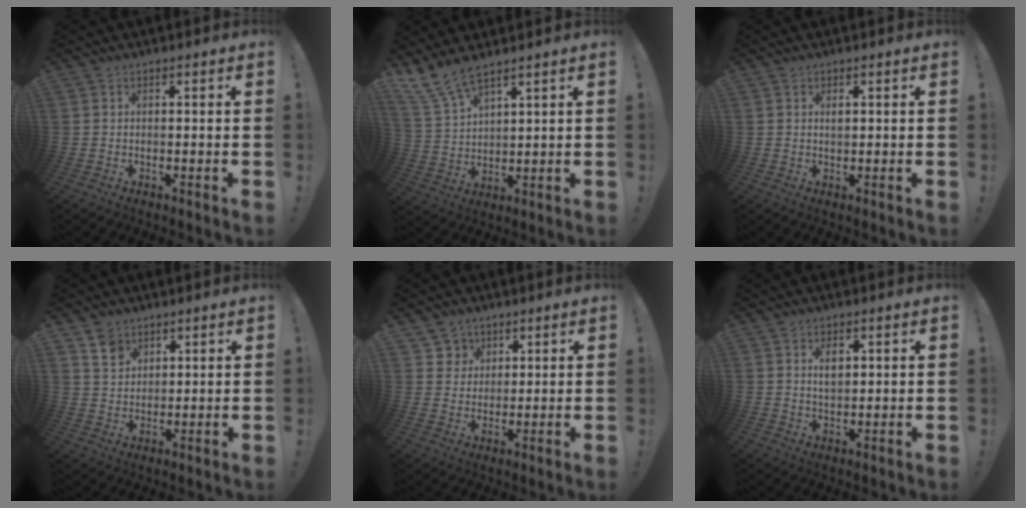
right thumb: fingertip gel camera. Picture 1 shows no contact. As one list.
[{"total": 8.3, "force": [7.1, 2.1, 3.7], "torque": [-0.089, -0.035, 0.139]}, {"total": 1.1, "force": [0.2, 0.7, 0.9], "torque": [-0.014, 0.000, 0.002]}, {"total": 5.8, "force": [3.9, 4.0, 1.6], "torque": [-0.019, -0.022, 0.075]}, {"total": 5.7, "force": [3.0, 4.8, 0.1], "torque": [-0.002, -0.022, 0.058]}, {"total": 4.1, "force": [1.4, 2.4, 3.0], "torque": [-0.043, -0.002, 0.020]}]